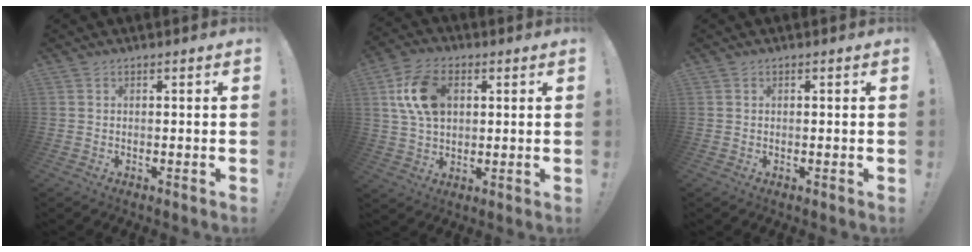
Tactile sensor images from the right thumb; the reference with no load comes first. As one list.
[{"total": 14.2, "force": [3.7, 9.4, 10.0], "torque": [-0.168, 0.009, 0.073]}, {"total": 0.0}]